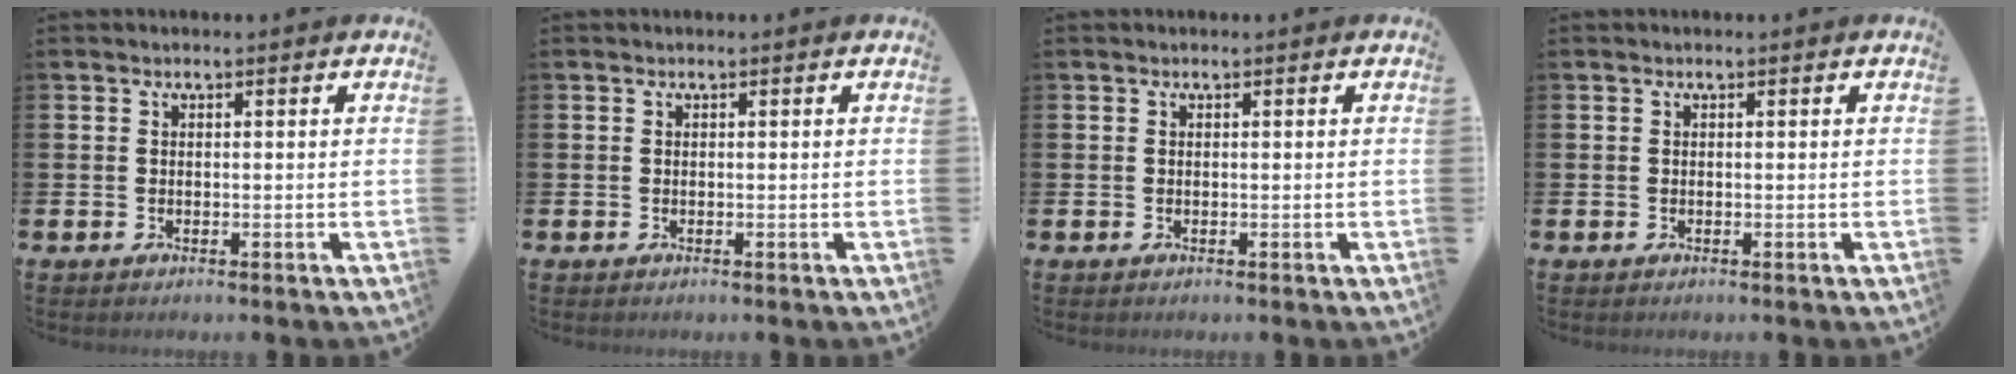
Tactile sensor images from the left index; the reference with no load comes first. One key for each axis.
{"total": 0.0}
{"total": 0.0}
{"total": 0.0}